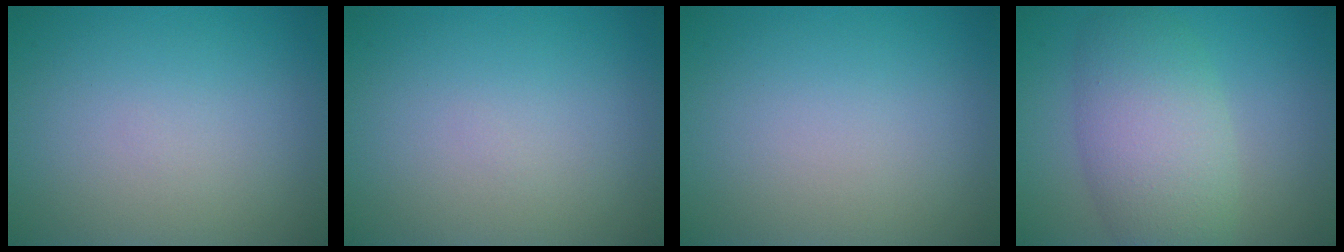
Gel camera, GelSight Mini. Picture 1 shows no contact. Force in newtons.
{"total": 0.0}
{"total": 0.0}
{"total": 6.6, "press": 6.5, "slide": 0.4}